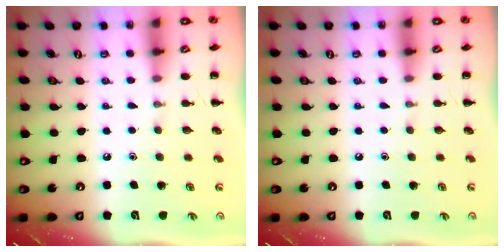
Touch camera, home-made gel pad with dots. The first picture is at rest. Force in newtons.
{"total": 0.0}